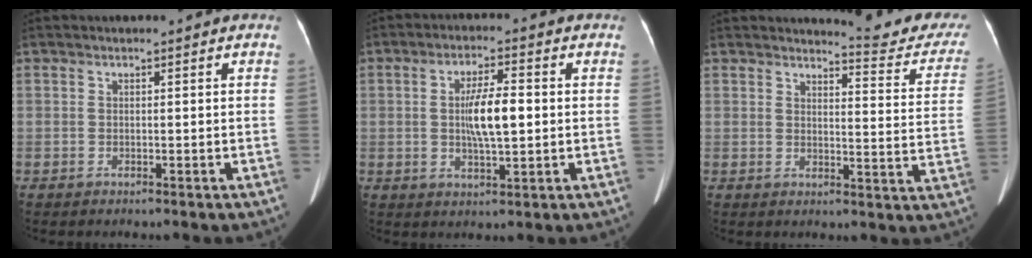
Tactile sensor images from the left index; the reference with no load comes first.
{"total": 7.0, "force": [0.2, 1.5, 6.8], "torque": [-0.129, 0.006, 0.004]}
{"total": 11.8, "force": [11.5, 0.8, 2.3], "torque": [-0.010, -0.076, 0.112]}